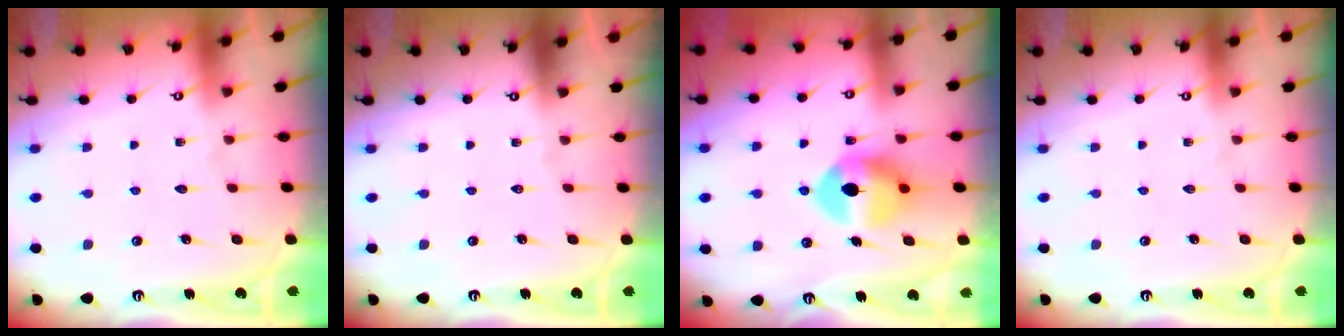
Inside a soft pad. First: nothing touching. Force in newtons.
{"total": 0.0}
{"total": 10.0, "press": 9.9, "slide": 1.7}
{"total": 0.0}